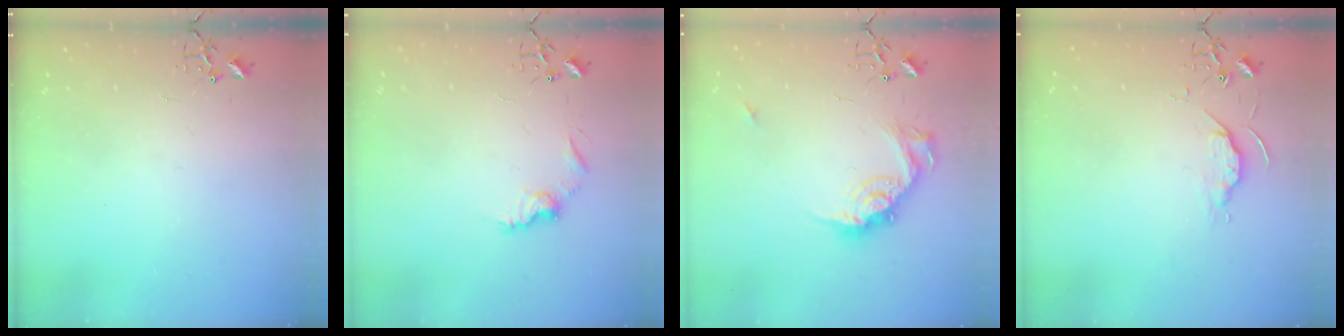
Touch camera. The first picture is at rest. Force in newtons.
{"total": 7.8, "press": 7.8, "slide": 0.4}
{"total": 14.5, "press": 14.5, "slide": 1.2}
{"total": 5.7, "press": 5.6, "slide": 0.8}